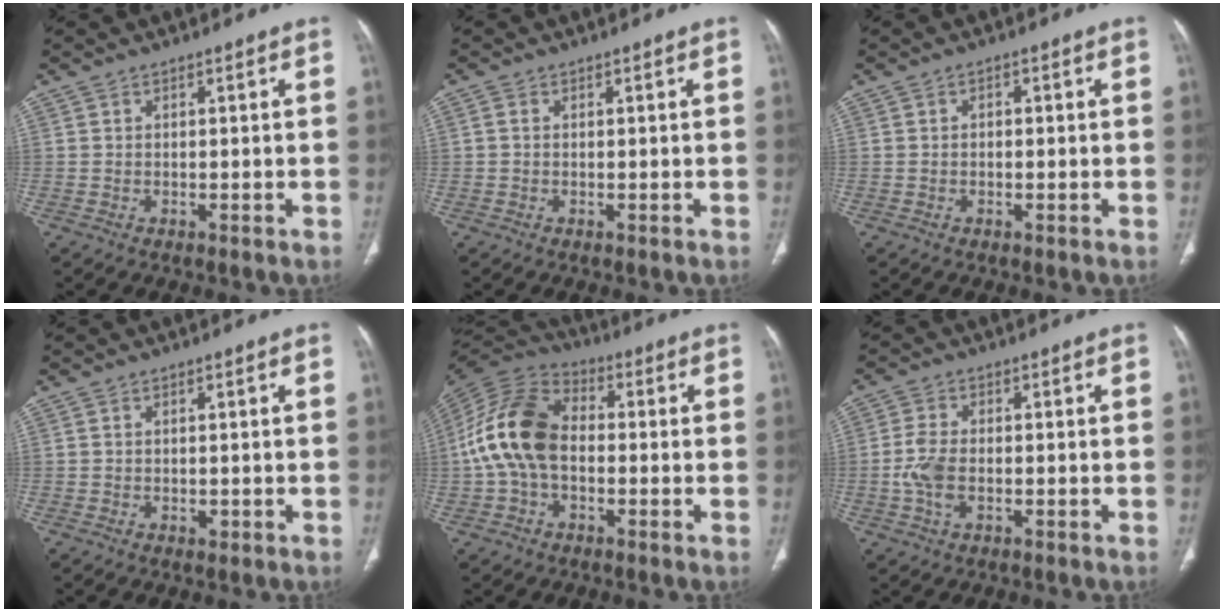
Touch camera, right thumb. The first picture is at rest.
{"total": 0.7, "force": [0.0, 0.5, 0.4], "torque": [-0.009, 0.002, -0.001]}
{"total": 0.9, "force": [0.0, 0.6, 0.6], "torque": [-0.010, 0.007, -0.001]}
{"total": 0.8, "force": [-0.2, 0.6, 0.5], "torque": [-0.008, -0.001, 0.000]}
{"total": 14.6, "force": [-1.0, 9.7, 10.9], "torque": [-0.215, 0.036, -0.028]}
{"total": 5.2, "force": [-1.2, 2.8, 4.3], "torque": [-0.100, 0.007, -0.024]}